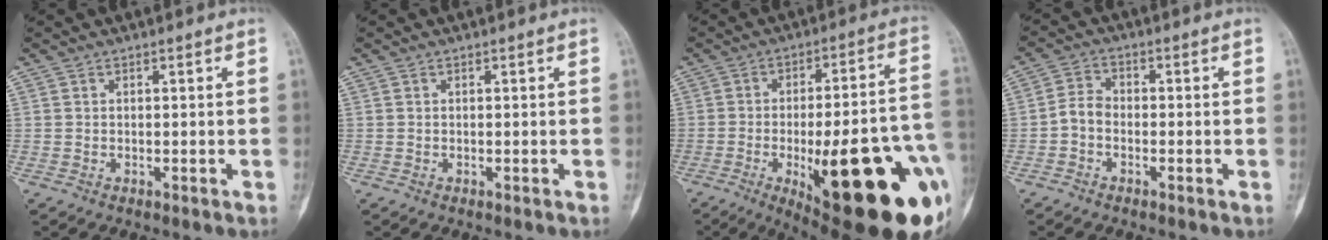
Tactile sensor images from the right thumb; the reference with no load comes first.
{"total": 0.0}
{"total": 32.3, "force": [-9.6, 9.4, 29.3], "torque": [-0.315, 0.011, -0.120]}
{"total": 3.9, "force": [-1.4, 3.0, 2.2], "torque": [-0.030, 0.015, -0.038]}